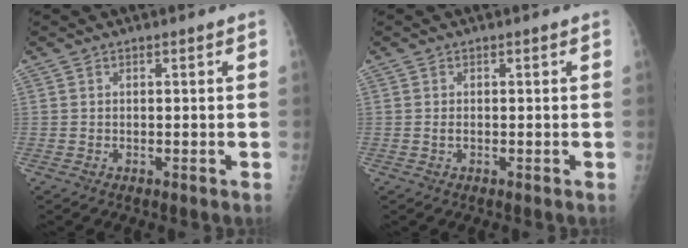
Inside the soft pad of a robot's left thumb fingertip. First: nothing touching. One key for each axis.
{"total": 0.7, "fx": -0.1, "fy": 0.4, "fz": 0.6, "tx": -0.011, "ty": 0.000, "tz": -0.002}